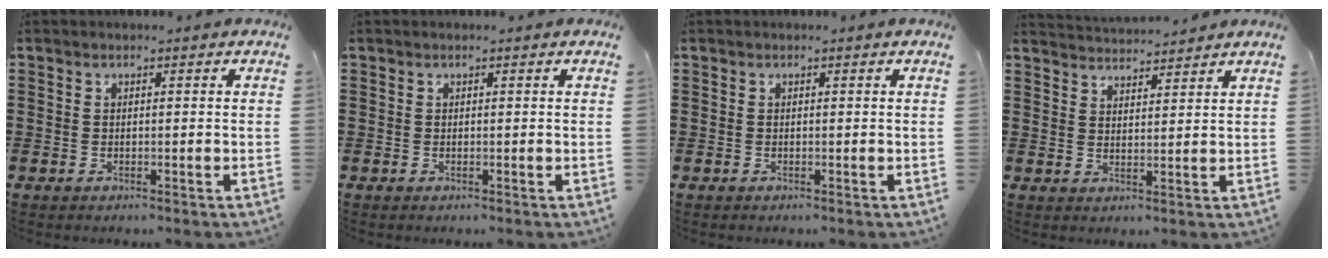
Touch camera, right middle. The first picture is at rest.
{"total": 0.0}
{"total": 0.0}
{"total": 3.1, "force": [3.1, 0.0, -0.3], "torque": [-0.004, -0.011, 0.058]}